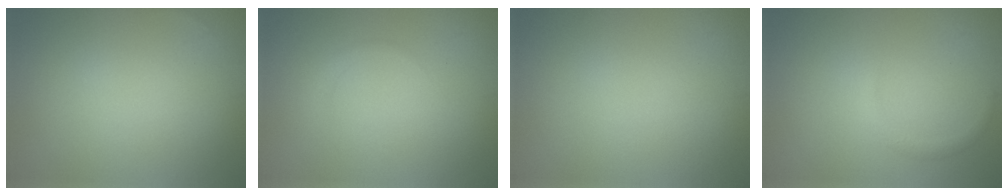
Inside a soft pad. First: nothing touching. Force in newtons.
{"total": 0.8, "press": 0.8, "slide": 0.1}
{"total": 0.0}
{"total": 0.9, "press": 0.9, "slide": 0.0}